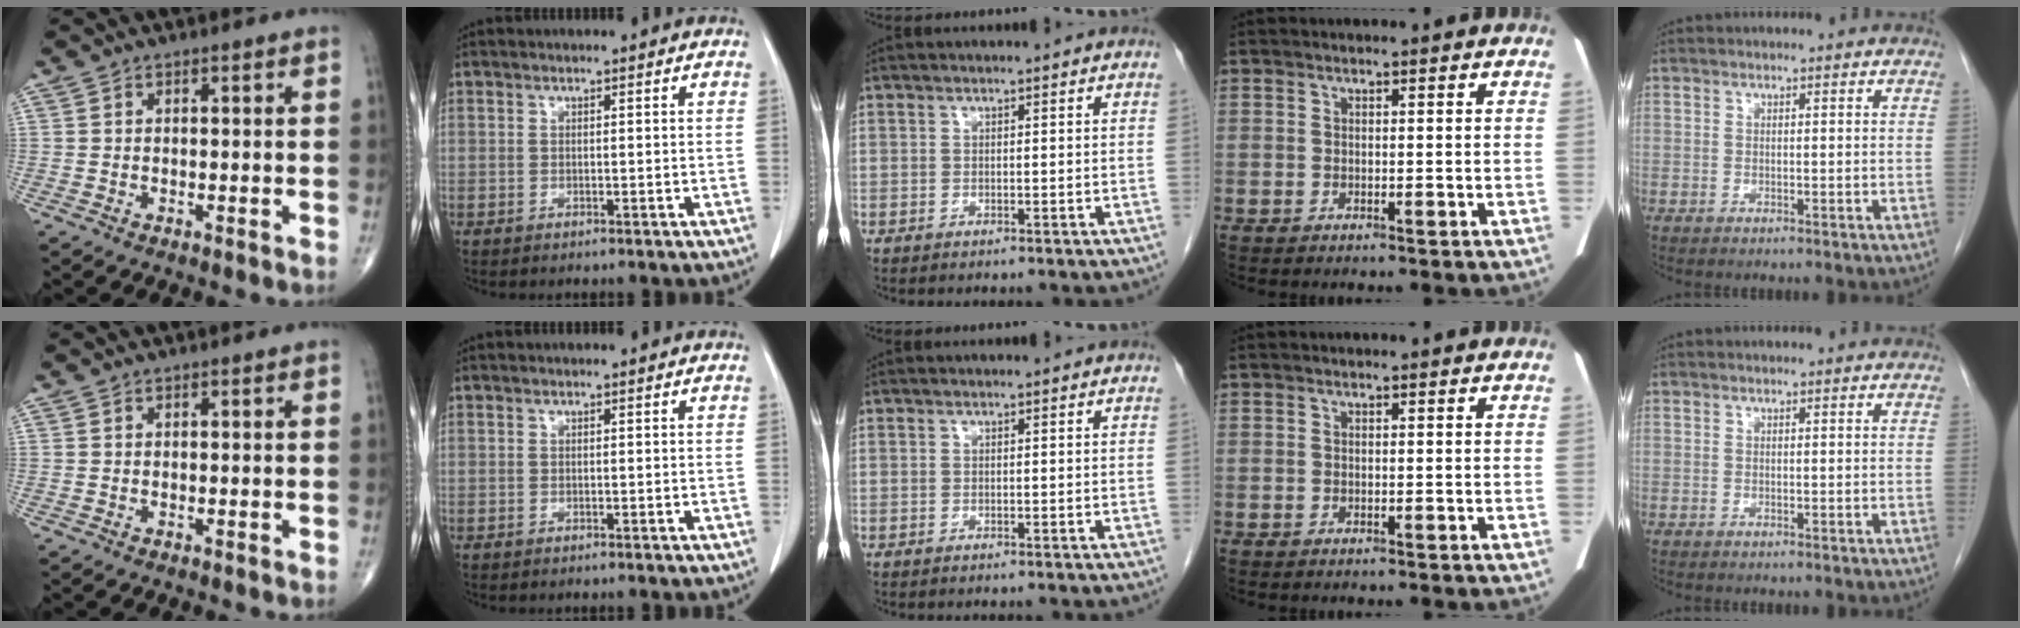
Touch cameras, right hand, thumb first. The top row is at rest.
{}